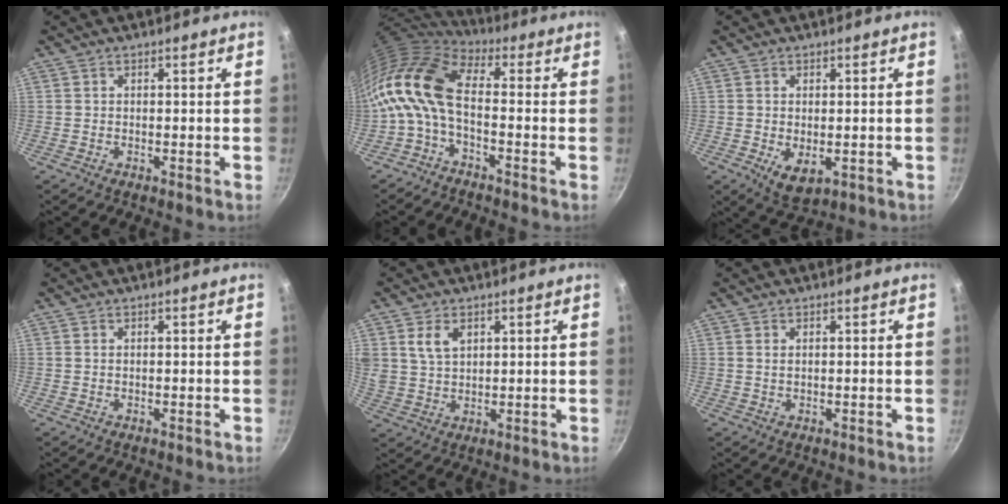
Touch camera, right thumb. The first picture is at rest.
{"total": 11.0, "force": [-1.3, 5.3, 9.5], "torque": [-0.191, 0.026, -0.041]}
{"total": 5.1, "force": [-0.8, 3.0, 4.0], "torque": [-0.063, -0.018, -0.004]}
{"total": 0.0}
{"total": 5.6, "force": [2.4, 3.7, 3.5], "torque": [-0.055, -0.009, 0.051]}
{"total": 0.8, "force": [0.3, 0.5, 0.6], "torque": [-0.013, 0.000, 0.006]}